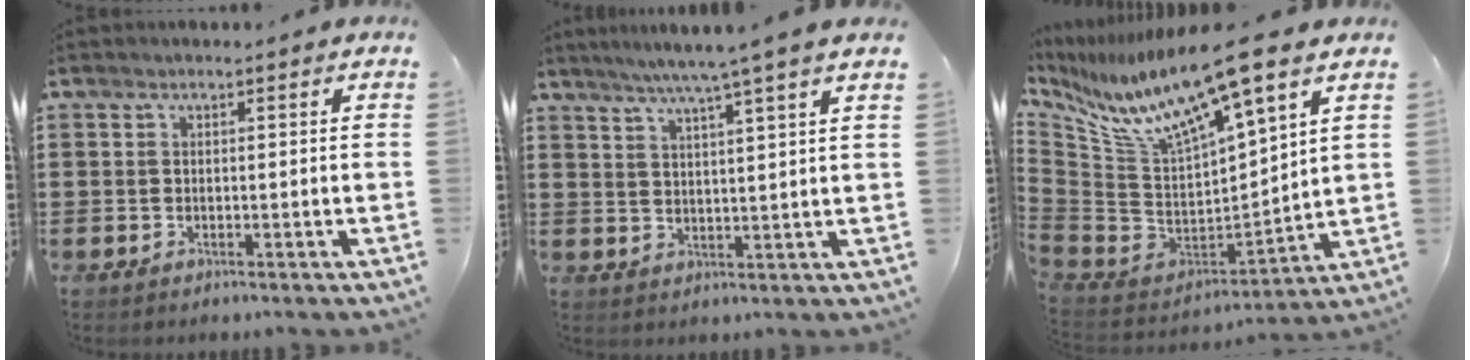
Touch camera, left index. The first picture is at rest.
{"total": 5.5, "force": [4.5, -1.3, 3.0], "torque": [-0.070, -0.016, 0.075]}
{"total": 12.3, "force": [8.2, 1.8, 9.0], "torque": [-0.211, -0.059, 0.130]}